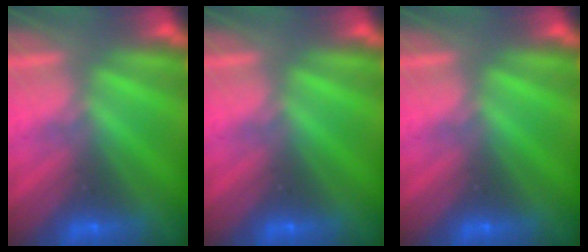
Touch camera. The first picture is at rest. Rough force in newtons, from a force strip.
{"total": 0.0}
{"total": 0.0}